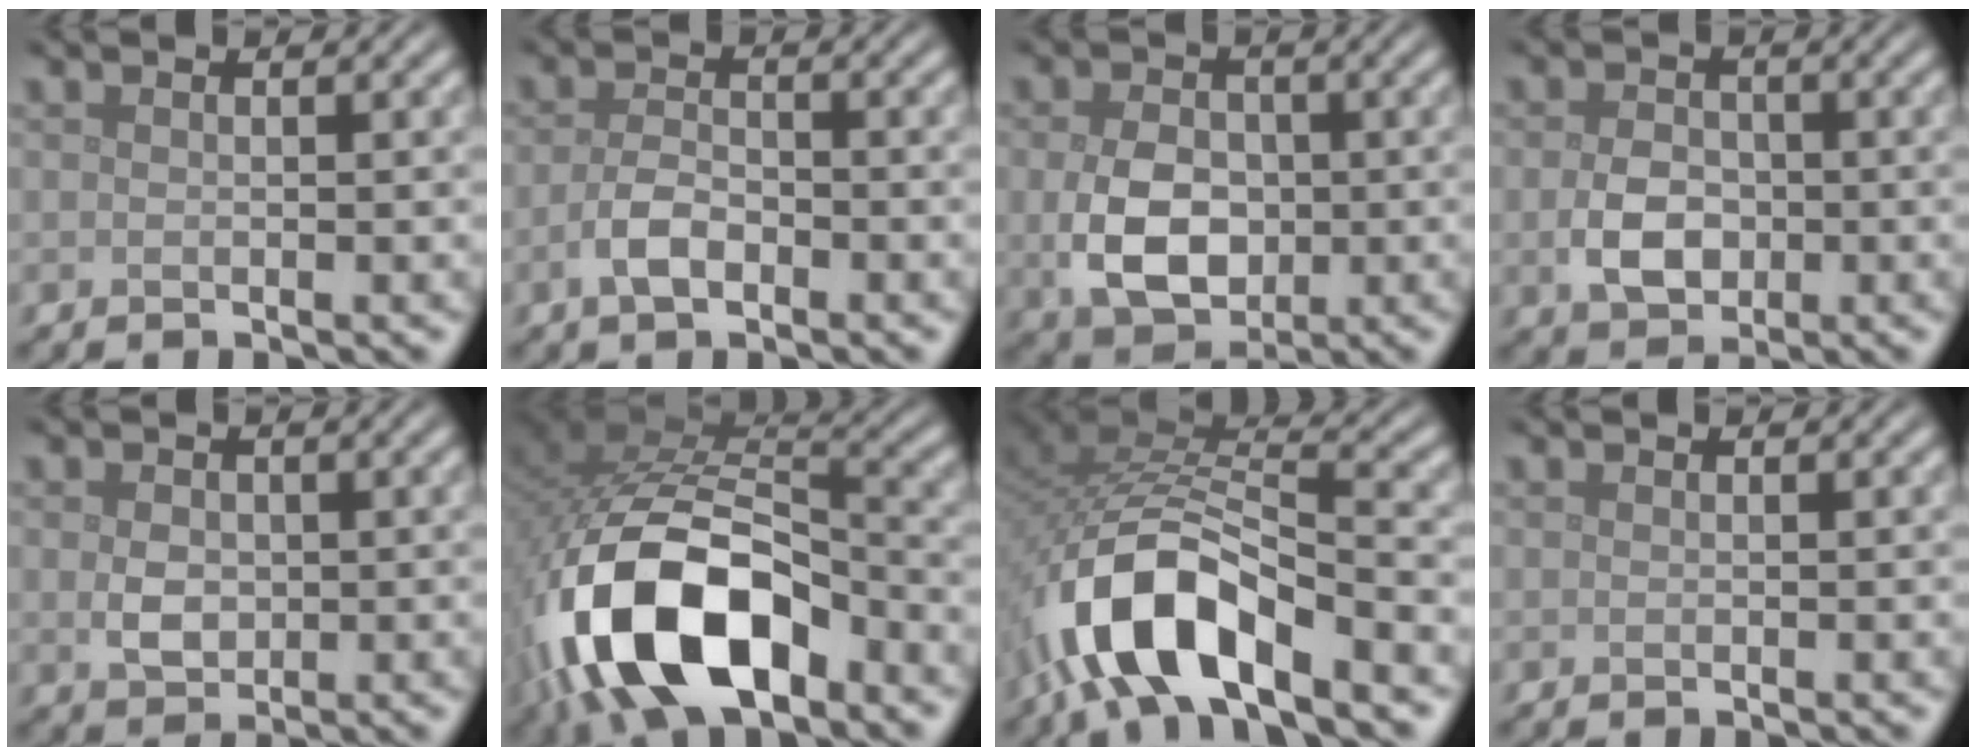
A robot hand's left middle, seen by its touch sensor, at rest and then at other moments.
{"total": 2.6, "force": [-1.2, 1.3, 2.0], "torque": [-0.041, 0.001, -0.026]}
{"total": 5.9, "force": [-0.6, 4.3, 4.0], "torque": [-0.088, -0.011, -0.009]}
{"total": 3.5, "force": [-0.6, 2.7, 2.2], "torque": [-0.045, -0.003, -0.014]}
{"total": 2.4, "force": [0.0, 1.9, 1.5], "torque": [-0.031, -0.003, 0.000]}
{"total": 14.5, "force": [-6.1, 7.9, 10.5], "torque": [-0.217, -0.017, -0.105]}
{"total": 10.4, "force": [-5.4, 4.5, 7.7], "torque": [-0.155, 0.007, -0.102]}
{"total": 0.0}